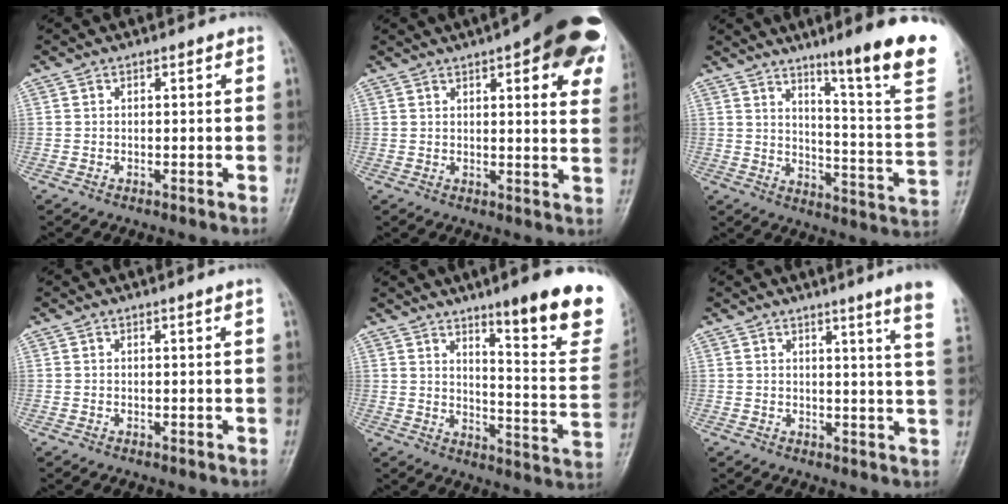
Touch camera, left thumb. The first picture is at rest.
{"total": 21.0, "force": [10.5, 6.5, 17.0], "torque": [-0.196, -0.010, 0.121]}
{"total": 19.9, "force": [12.3, 0.8, 15.6], "torque": [-0.189, -0.076, 0.175]}
{"total": 1.0, "force": [0.6, -0.4, 0.6], "torque": [-0.019, -0.005, 0.014]}
{"total": 19.6, "force": [12.2, 3.1, 15.0], "torque": [-0.162, -0.077, 0.172]}
{"total": 10.0, "force": [7.2, -1.0, 6.9], "torque": [-0.083, -0.042, 0.064]}